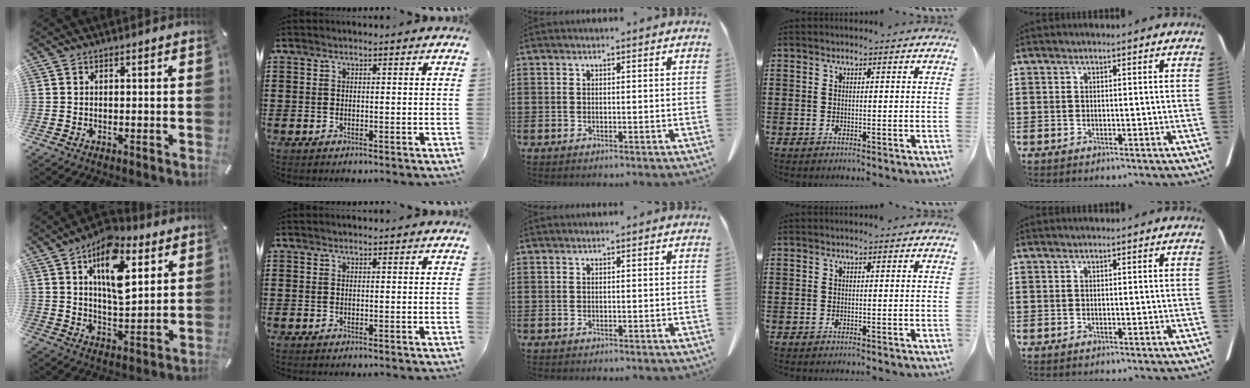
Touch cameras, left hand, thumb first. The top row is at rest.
{"thumb": {"total": 15.4, "force": [7.6, 8.2, 10.6], "torque": [-0.164, -0.022, 0.130]}}